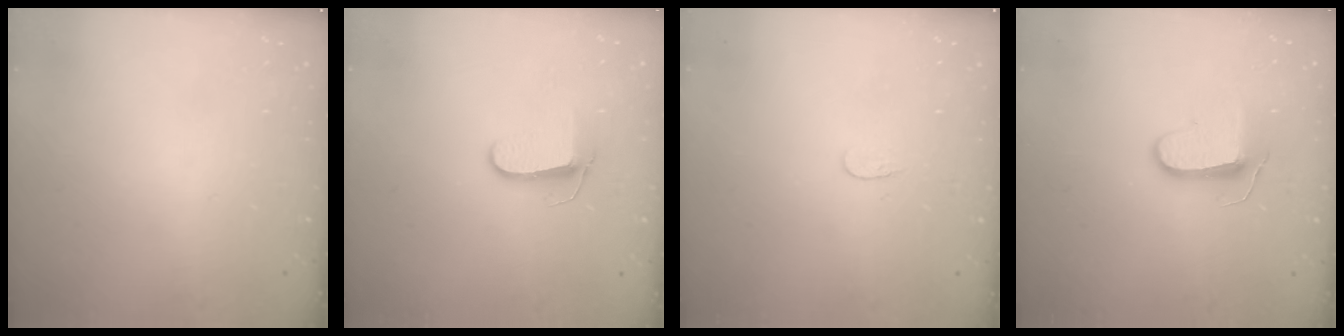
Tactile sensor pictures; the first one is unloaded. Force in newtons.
{"total": 8.1, "press": 8.1, "slide": 0.9}
{"total": 3.8, "press": 3.7, "slide": 0.4}
{"total": 9.2, "press": 9.2, "slide": 0.3}